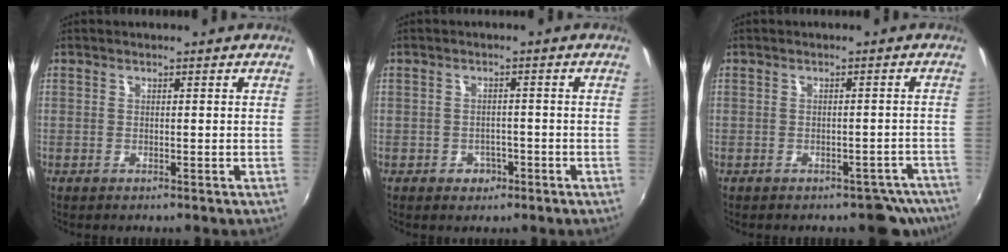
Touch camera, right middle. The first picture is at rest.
{"total": 3.0, "force": [-1.5, 2.5, 0.8], "torque": [-0.019, 0.002, -0.020]}
{"total": 6.2, "force": [-5.1, 3.2, 1.1], "torque": [-0.004, 0.024, -0.041]}